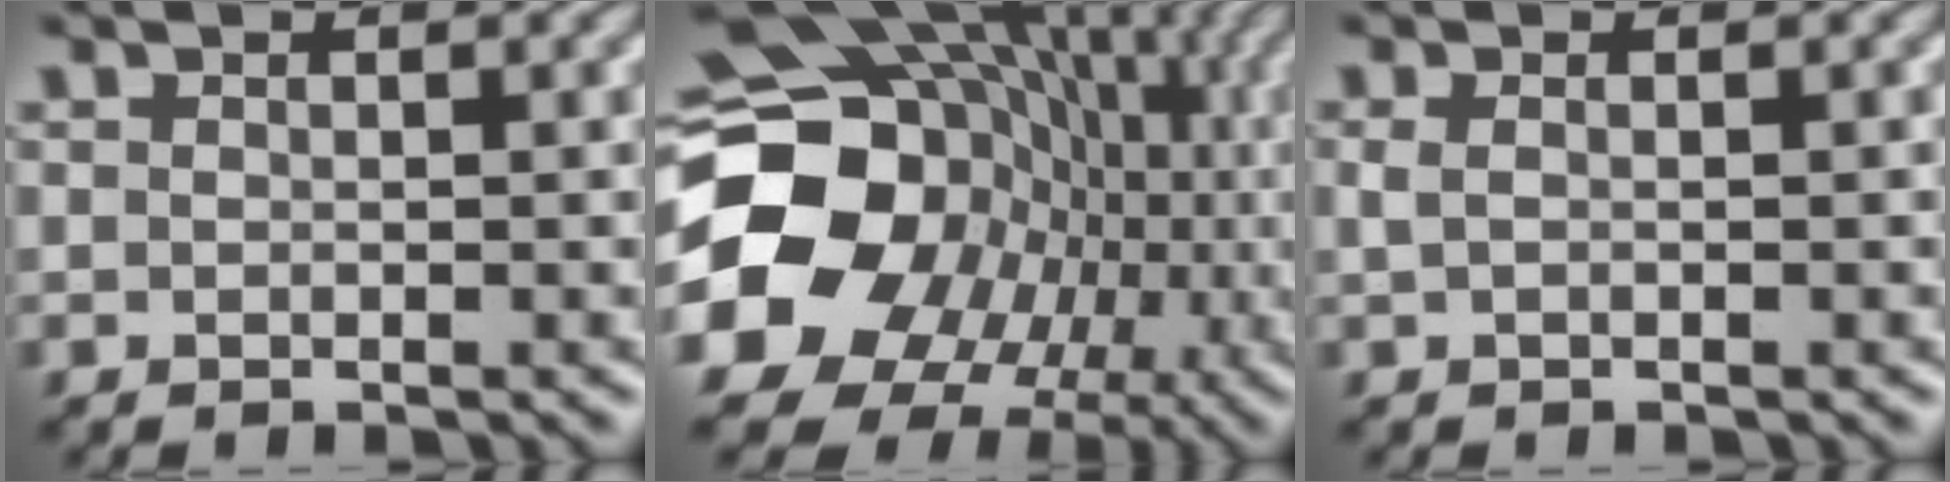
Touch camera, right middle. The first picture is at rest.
{"total": 21.2, "force": [-3.5, 19.0, 8.7], "torque": [-0.155, -0.023, -0.081]}
{"total": 0.8, "force": [0.1, 0.4, 0.7], "torque": [-0.015, -0.001, 0.002]}